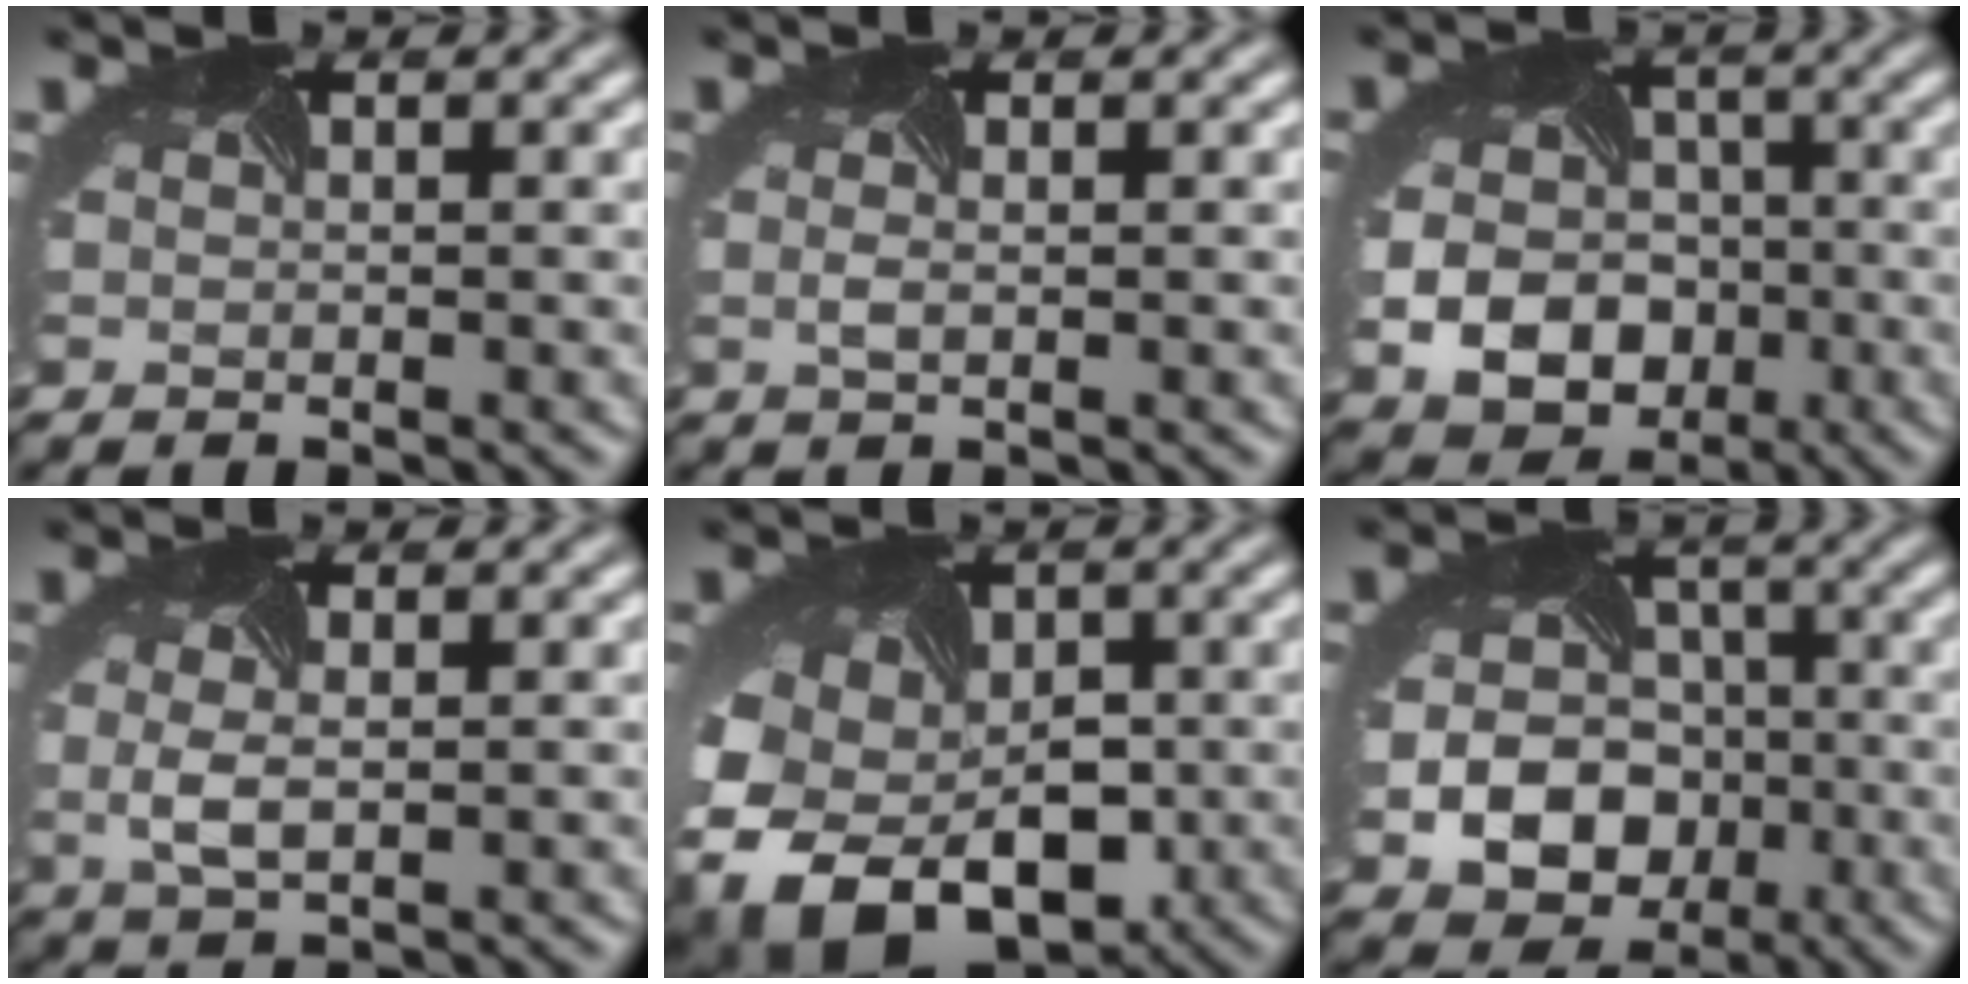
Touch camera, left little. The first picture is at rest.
{"total": 0.9, "force": [0.0, 0.4, 0.8], "torque": [-0.018, -0.003, -0.002]}
{"total": 9.6, "force": [-2.9, 7.9, 4.8], "torque": [-0.072, -0.038, -0.051]}
{"total": 2.2, "force": [0.0, 0.9, 2.0], "torque": [-0.054, -0.002, 0.001]}
{"total": 12.7, "force": [-4.5, 9.2, 7.5], "torque": [-0.154, -0.022, -0.065]}
{"total": 9.4, "force": [-3.1, 7.7, 4.3], "torque": [-0.060, -0.031, -0.058]}